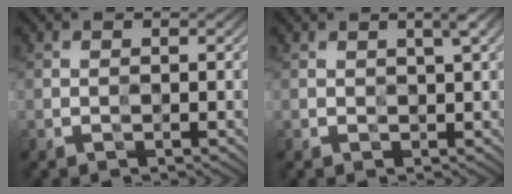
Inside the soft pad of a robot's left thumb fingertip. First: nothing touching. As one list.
[{"total": 0.8, "force": [0.7, -0.1, 0.4], "torque": [-0.006, 0.001, 0.012]}]